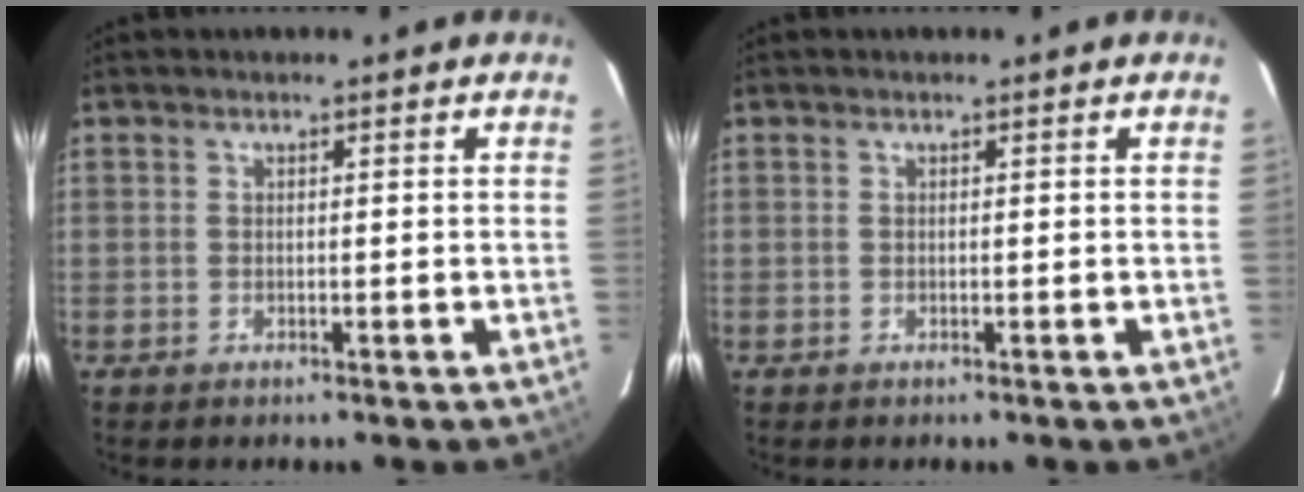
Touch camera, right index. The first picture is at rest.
{"total": 0.0}